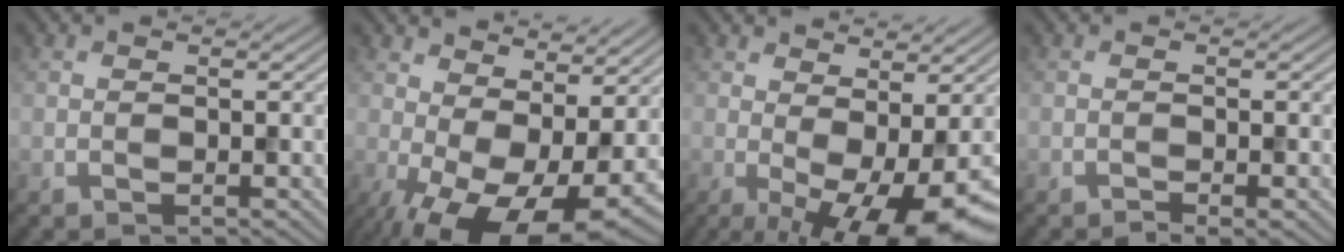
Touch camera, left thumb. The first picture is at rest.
{"total": 14.6, "force": [-1.9, 6.8, 12.8], "torque": [-0.213, -0.019, -0.007]}
{"total": 10.2, "force": [-2.3, 3.1, 9.5], "torque": [-0.128, 0.000, -0.028]}
{"total": 1.4, "force": [-1.0, 0.1, 1.0], "torque": [-0.014, -0.001, -0.017]}